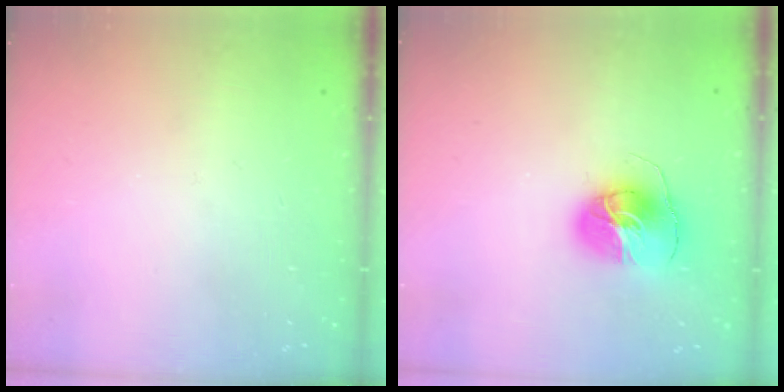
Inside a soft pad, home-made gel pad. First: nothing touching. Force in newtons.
{"total": 9.1, "press": 9.1, "slide": 0.8}